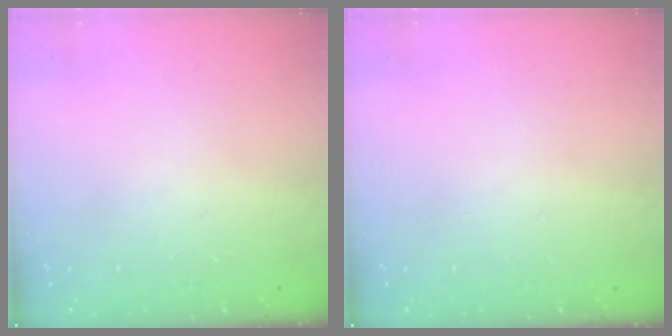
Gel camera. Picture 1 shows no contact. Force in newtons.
{"total": 0.0}